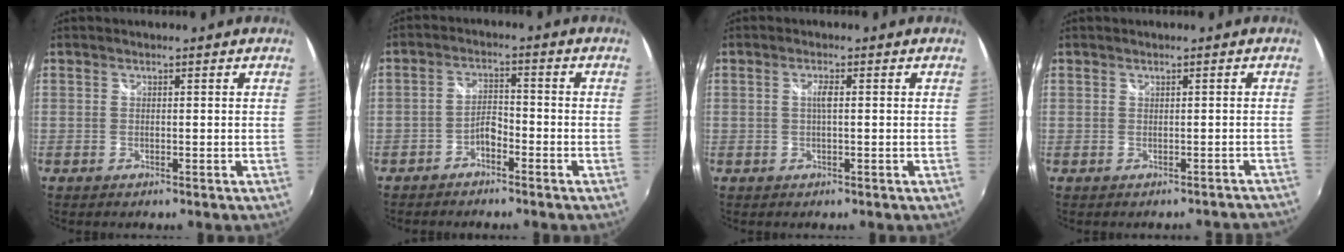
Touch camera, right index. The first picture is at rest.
{"total": 3.3, "force": [-2.5, 1.3, 1.7], "torque": [-0.039, 0.008, -0.044]}
{"total": 1.7, "force": [0.1, 0.1, 1.7], "torque": [-0.031, 0.002, 0.000]}
{"total": 2.9, "force": [-2.5, 1.5, 0.2], "torque": [0.012, 0.016, -0.019]}